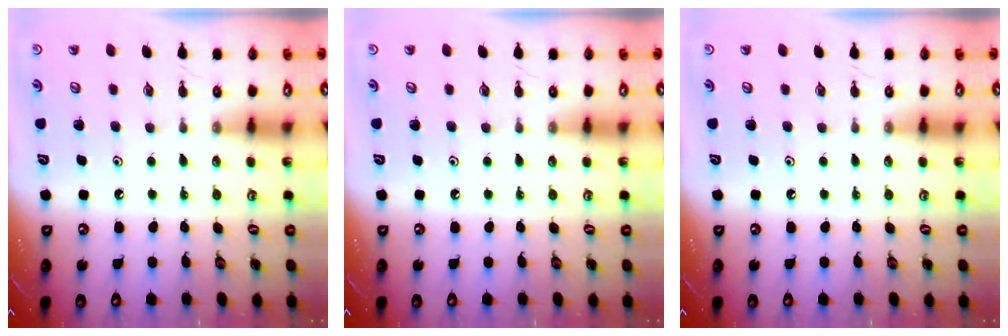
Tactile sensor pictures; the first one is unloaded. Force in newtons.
{"total": 0.0}
{"total": 0.0}